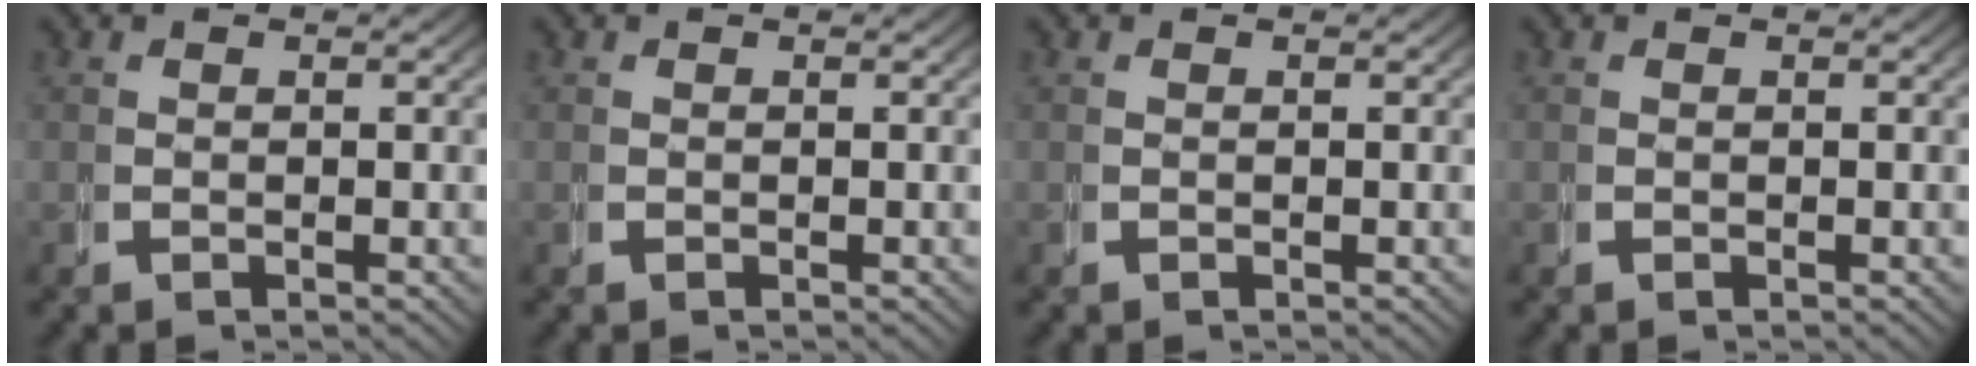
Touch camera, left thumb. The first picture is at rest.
{"total": 0.0}
{"total": 0.0}
{"total": 0.0}